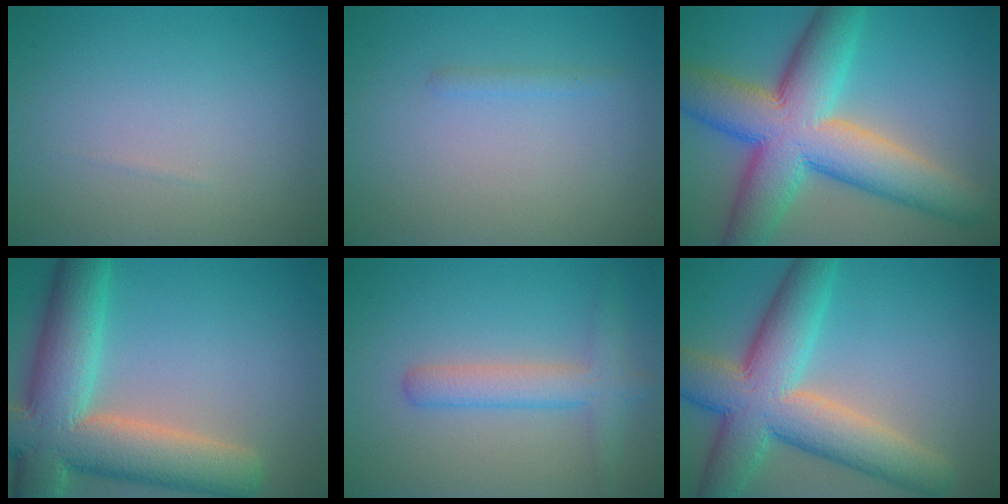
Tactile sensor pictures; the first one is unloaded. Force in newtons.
{"total": 0.7, "press": 0.7, "slide": 0.0}
{"total": 12.5, "press": 12.5, "slide": 0.8}
{"total": 12.0, "press": 11.9, "slide": 1.0}
{"total": 3.4, "press": 3.4, "slide": 0.1}
{"total": 10.4, "press": 10.4, "slide": 0.3}